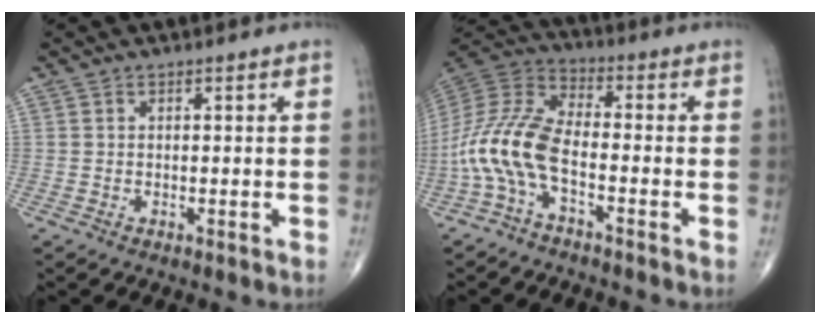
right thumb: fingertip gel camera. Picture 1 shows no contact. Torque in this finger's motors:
{"motor_torque": [1.09, 1.82, 1.63, -0.54, 0.18]}